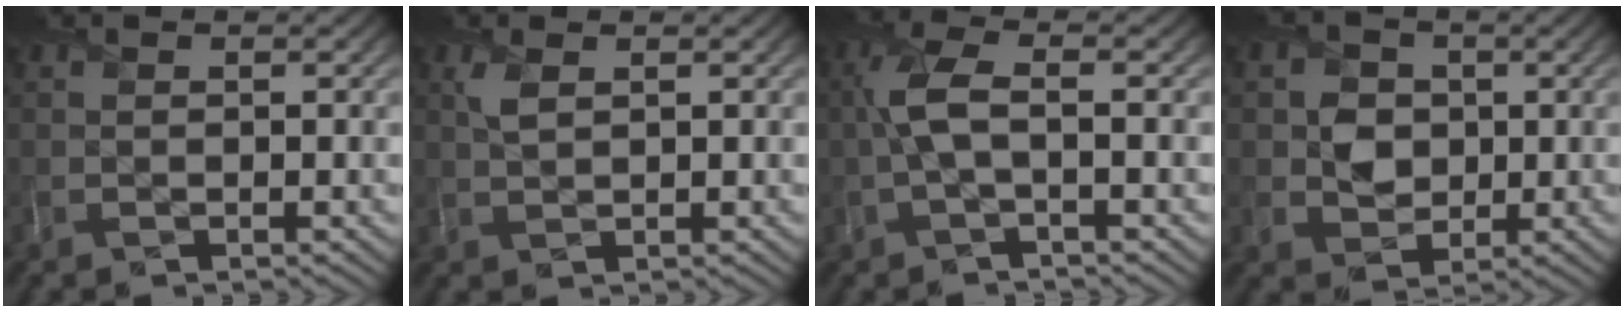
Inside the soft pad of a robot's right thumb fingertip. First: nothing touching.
{"total": 1.8, "force": [0.9, 0.8, 1.4], "torque": [-0.039, 0.002, 0.019]}
{"total": 4.3, "force": [-0.4, 1.2, 4.1], "torque": [-0.098, 0.010, -0.017]}
{"total": 4.3, "force": [0.2, 3.9, 1.8], "torque": [-0.044, -0.004, -0.007]}